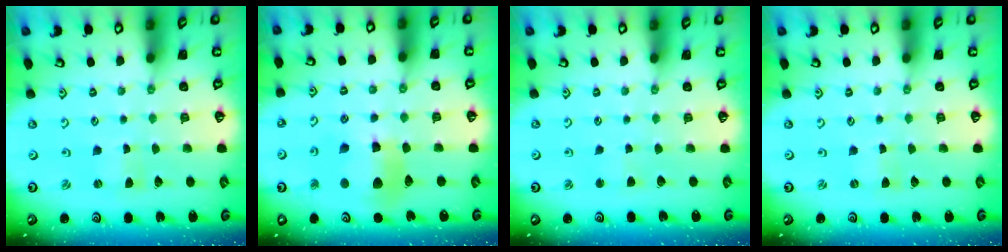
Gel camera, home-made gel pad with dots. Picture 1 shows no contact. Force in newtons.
{"total": 11.8, "press": 11.7, "slide": 1.7}
{"total": 1.8, "press": 1.7, "slide": 0.3}
{"total": 0.0}